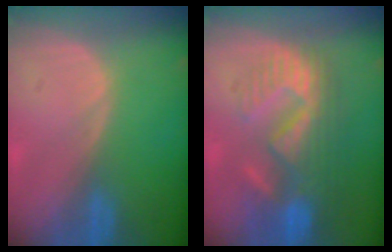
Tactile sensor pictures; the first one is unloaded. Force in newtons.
{"total": 10.9, "press": 9.7, "slide": 4.8}